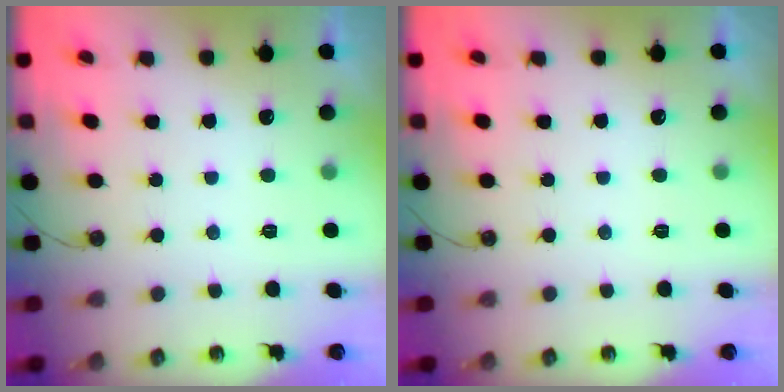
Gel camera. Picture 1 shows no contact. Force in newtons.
{"total": 0.0}